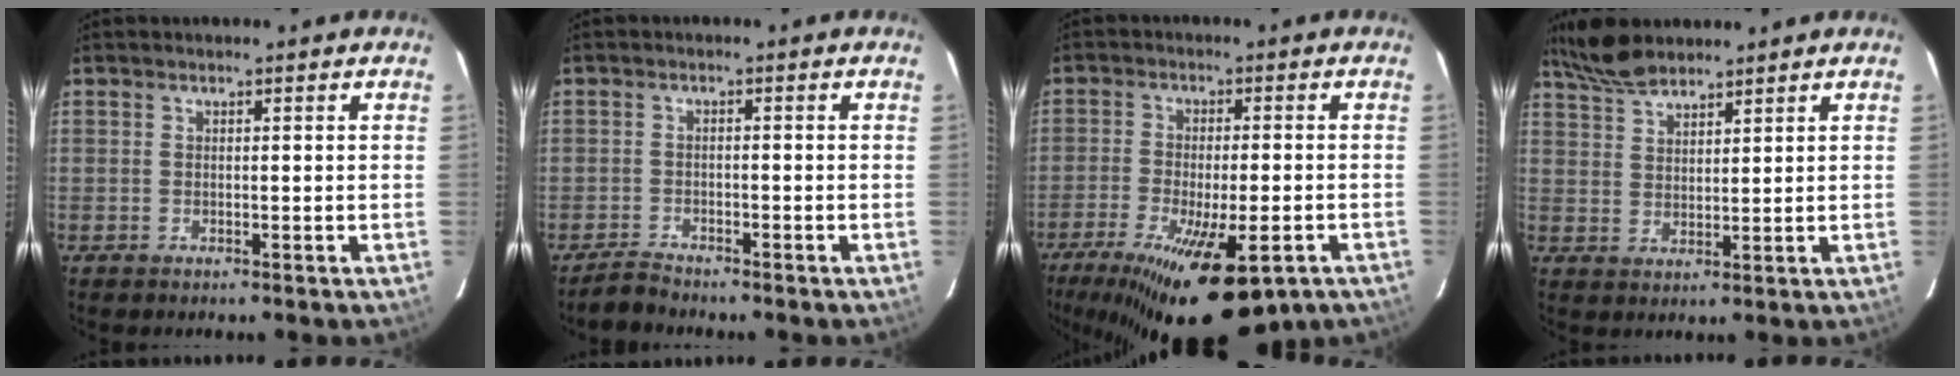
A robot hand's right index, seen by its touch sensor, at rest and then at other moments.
{"total": 2.4, "force": [-2.3, 0.7, 0.1], "torque": [-0.011, 0.003, -0.047]}
{"total": 21.6, "force": [-13.5, 7.5, 15.0], "torque": [-0.286, -0.062, -0.202]}
{"total": 7.0, "force": [6.2, 1.9, 2.7], "torque": [-0.062, 0.019, 0.119]}